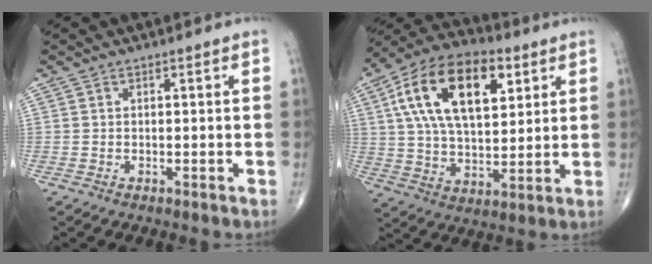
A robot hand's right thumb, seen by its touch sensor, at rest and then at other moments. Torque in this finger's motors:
{"motor_torque": [1.37, 3.64, 2.06, 0.71, 0.20]}